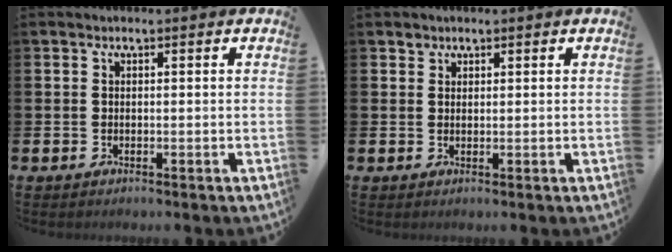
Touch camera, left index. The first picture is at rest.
{"total": 1.4, "force": [1.1, 0.8, 0.0], "torque": [0.007, 0.001, 0.020]}